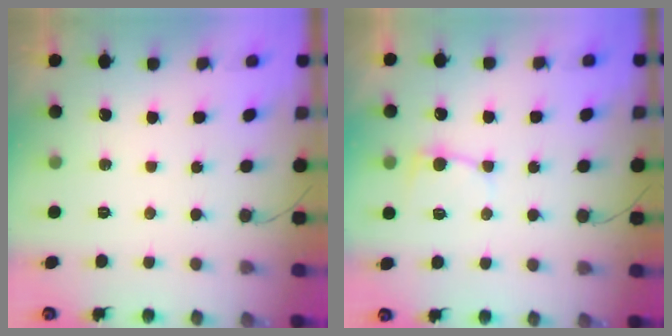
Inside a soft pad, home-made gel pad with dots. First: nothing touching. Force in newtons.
{"total": 5.7, "press": 5.6, "slide": 0.7}